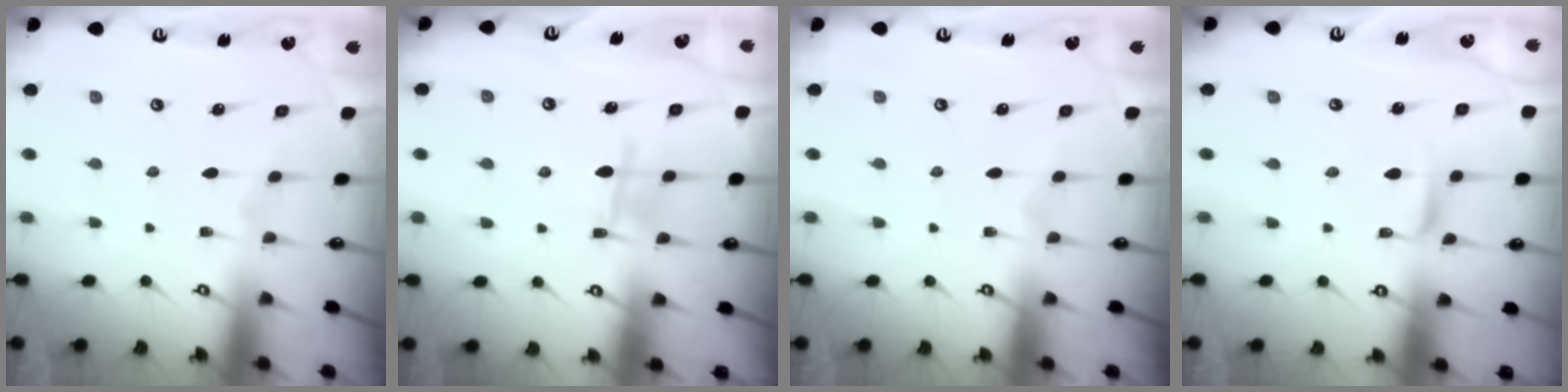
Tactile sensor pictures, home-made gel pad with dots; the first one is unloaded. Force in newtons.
{"total": 5.1, "press": 5.1, "slide": 0.6}
{"total": 0.0}
{"total": 2.0, "press": 2.0, "slide": 0.2}